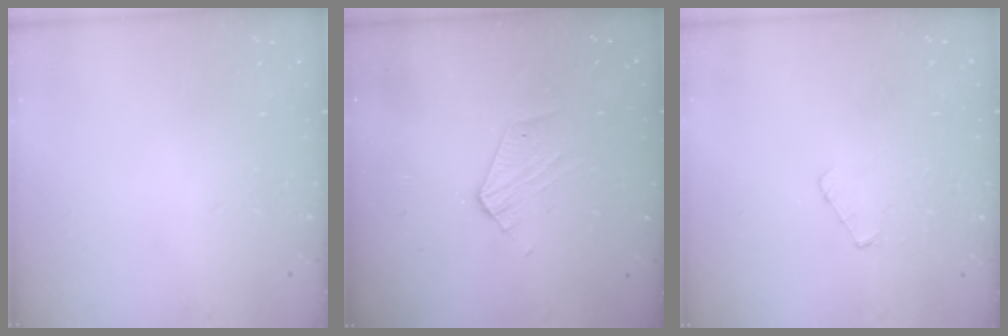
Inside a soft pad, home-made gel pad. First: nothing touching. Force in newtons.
{"total": 7.1, "press": 7.1, "slide": 0.4}
{"total": 3.4, "press": 3.4, "slide": 0.3}